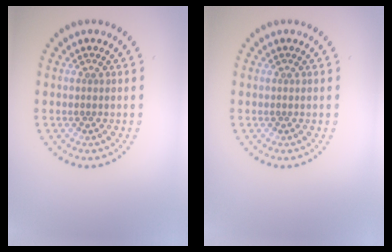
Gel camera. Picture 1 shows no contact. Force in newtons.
{"total": 0.0}